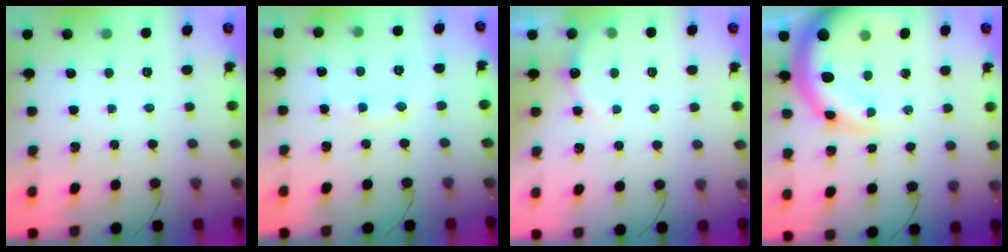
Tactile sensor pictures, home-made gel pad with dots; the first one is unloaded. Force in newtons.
{"total": 6.9, "press": 6.8, "slide": 0.9}
{"total": 6.7, "press": 6.6, "slide": 1.3}
{"total": 11.4, "press": 10.9, "slide": 3.1}